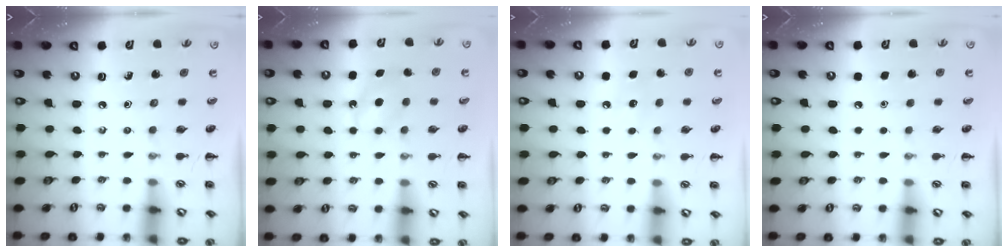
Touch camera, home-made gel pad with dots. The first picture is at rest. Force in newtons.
{"total": 5.6, "press": 5.4, "slide": 1.5}
{"total": 6.1, "press": 5.9, "slide": 1.6}
{"total": 1.6, "press": 1.6, "slide": 0.1}